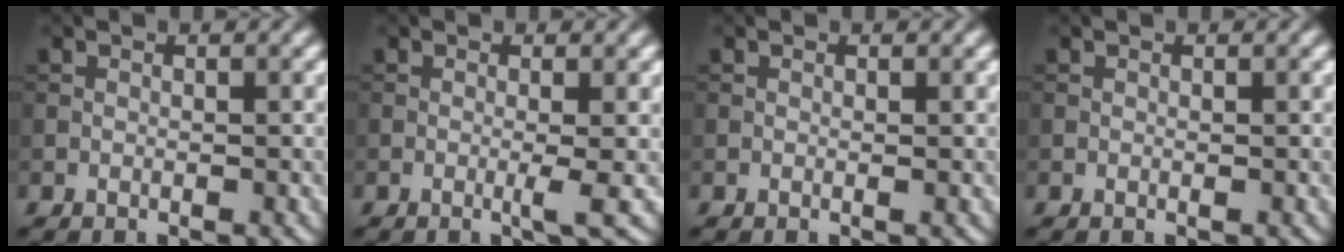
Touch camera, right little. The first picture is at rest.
{"total": 1.7, "force": [-0.2, 0.1, 1.7], "torque": [-0.031, -0.005, -0.007]}
{"total": 0.0}
{"total": 0.0}